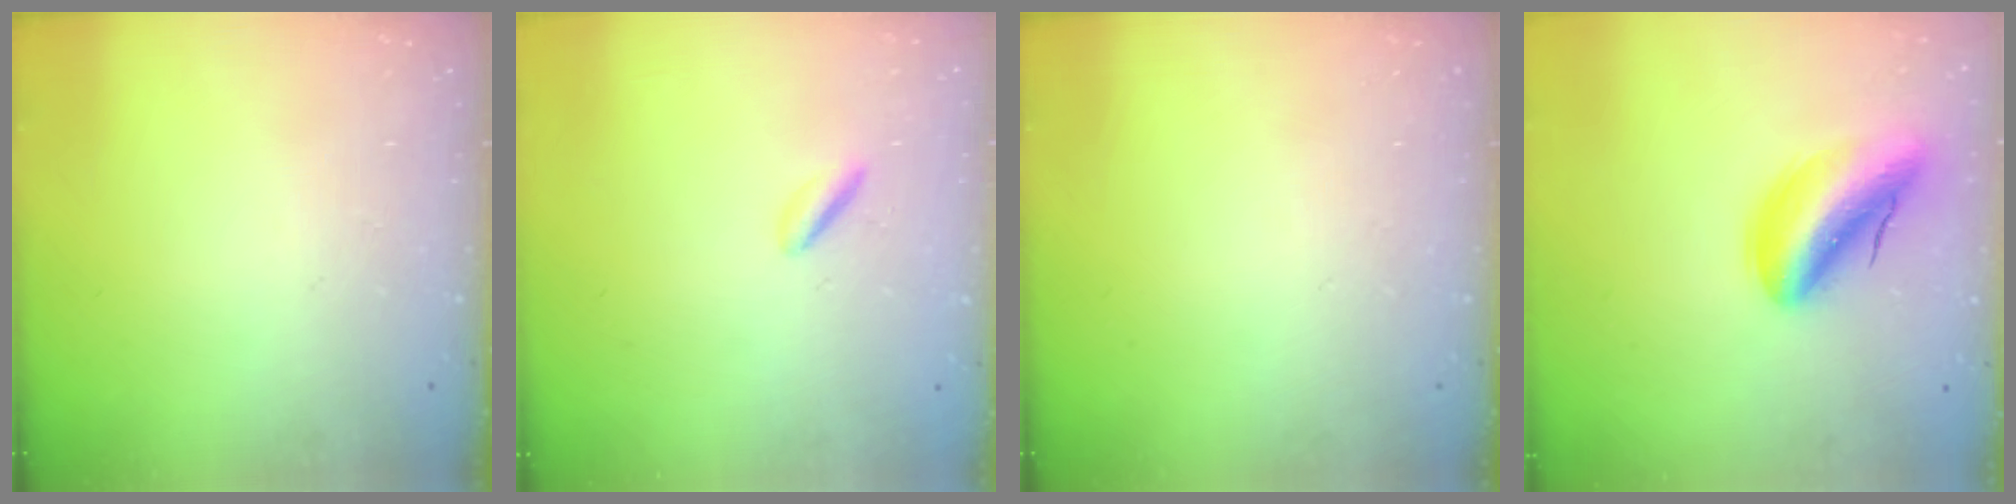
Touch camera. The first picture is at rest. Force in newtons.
{"total": 0.9, "press": 0.7, "slide": 0.6}
{"total": 0.0}
{"total": 9.4, "press": 8.9, "slide": 3.0}